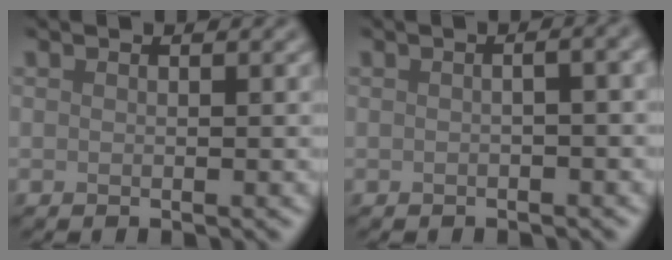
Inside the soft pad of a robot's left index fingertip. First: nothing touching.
{"total": 3.5, "force": [0.2, 1.5, 3.1], "torque": [-0.018, 0.013, -0.009]}